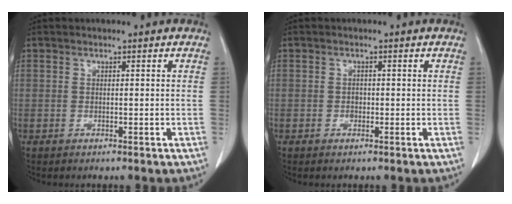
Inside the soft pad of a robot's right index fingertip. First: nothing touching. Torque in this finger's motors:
{"motor_torque": [0.16, -0.18, -0.01, 0.00]}